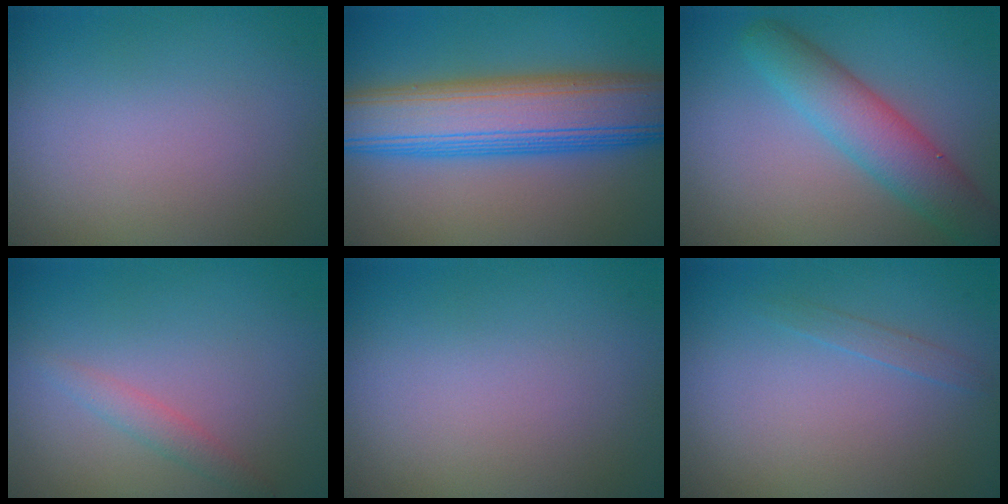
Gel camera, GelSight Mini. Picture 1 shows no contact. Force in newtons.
{"total": 10.5, "press": 10.5, "slide": 0.3}
{"total": 5.1, "press": 5.1, "slide": 0.3}
{"total": 1.3, "press": 1.3, "slide": 0.1}
{"total": 0.0}
{"total": 0.9, "press": 0.9, "slide": 0.0}